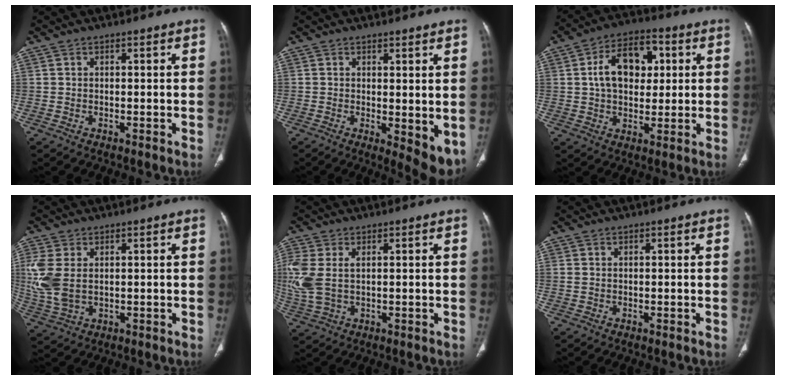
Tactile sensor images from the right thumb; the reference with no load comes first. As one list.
[{"total": 6.8, "force": [-0.2, 2.6, 6.3], "torque": [-0.080, -0.019, 0.005]}, {"total": 12.9, "force": [2.5, 8.4, 9.4], "torque": [-0.124, 0.011, 0.036]}, {"total": 8.6, "force": [1.4, 5.4, 6.6], "torque": [-0.171, -0.003, 0.039]}, {"total": 8.8, "force": [1.3, 5.3, 7.0], "torque": [-0.195, 0.007, 0.037]}, {"total": 0.7, "force": [0.1, 0.5, 0.4], "torque": [-0.011, 0.002, 0.004]}]